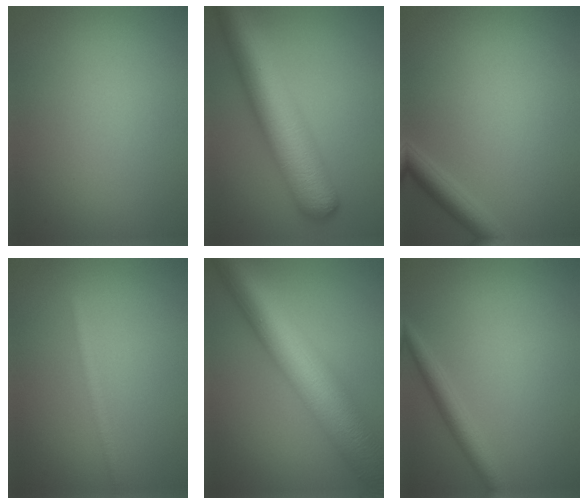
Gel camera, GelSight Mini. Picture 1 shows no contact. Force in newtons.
{"total": 10.4, "press": 10.4, "slide": 0.2}
{"total": 2.4, "press": 2.4, "slide": 0.2}
{"total": 1.5, "press": 1.5, "slide": 0.1}
{"total": 12.5, "press": 12.5, "slide": 0.4}
{"total": 2.5, "press": 2.5, "slide": 0.1}